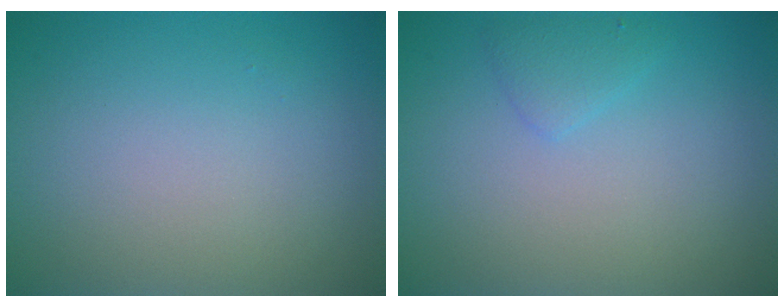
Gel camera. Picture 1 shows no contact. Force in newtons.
{"total": 1.3, "press": 1.3, "slide": 0.1}